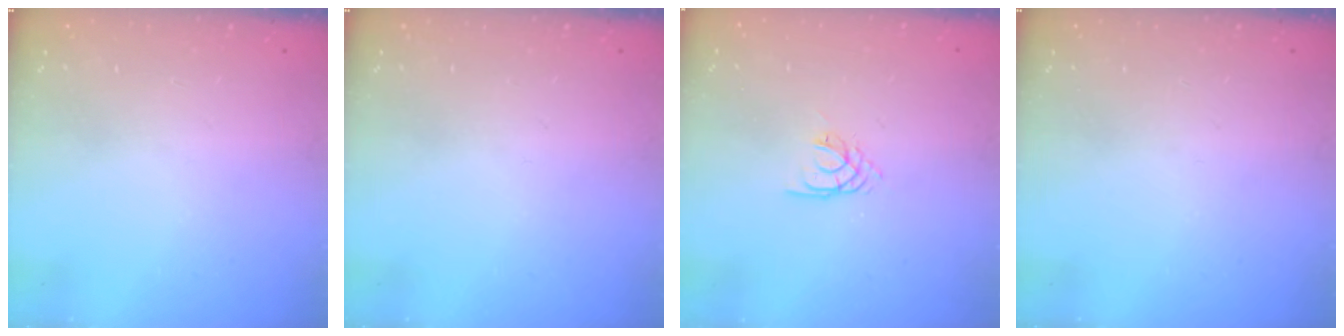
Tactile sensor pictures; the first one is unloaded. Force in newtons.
{"total": 0.0}
{"total": 1.4, "press": 1.3, "slide": 0.3}
{"total": 0.0}